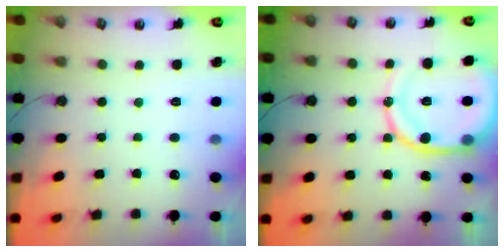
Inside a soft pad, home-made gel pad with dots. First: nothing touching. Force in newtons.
{"total": 14.2, "press": 14.0, "slide": 2.0}